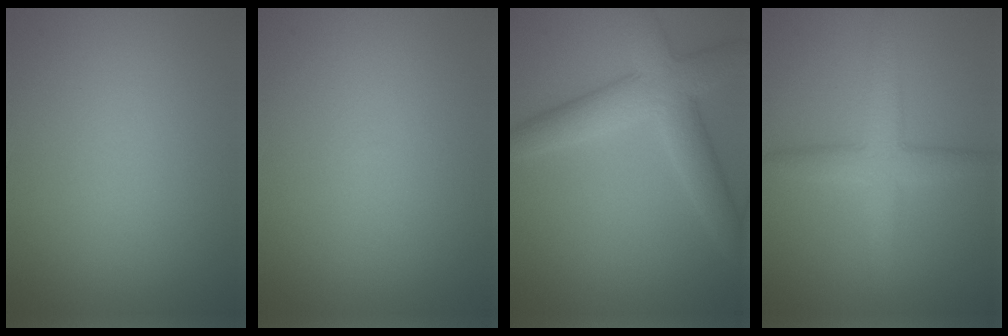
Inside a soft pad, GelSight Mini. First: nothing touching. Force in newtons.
{"total": 0.0}
{"total": 6.0, "press": 6.0, "slide": 0.3}
{"total": 4.1, "press": 4.1, "slide": 0.1}